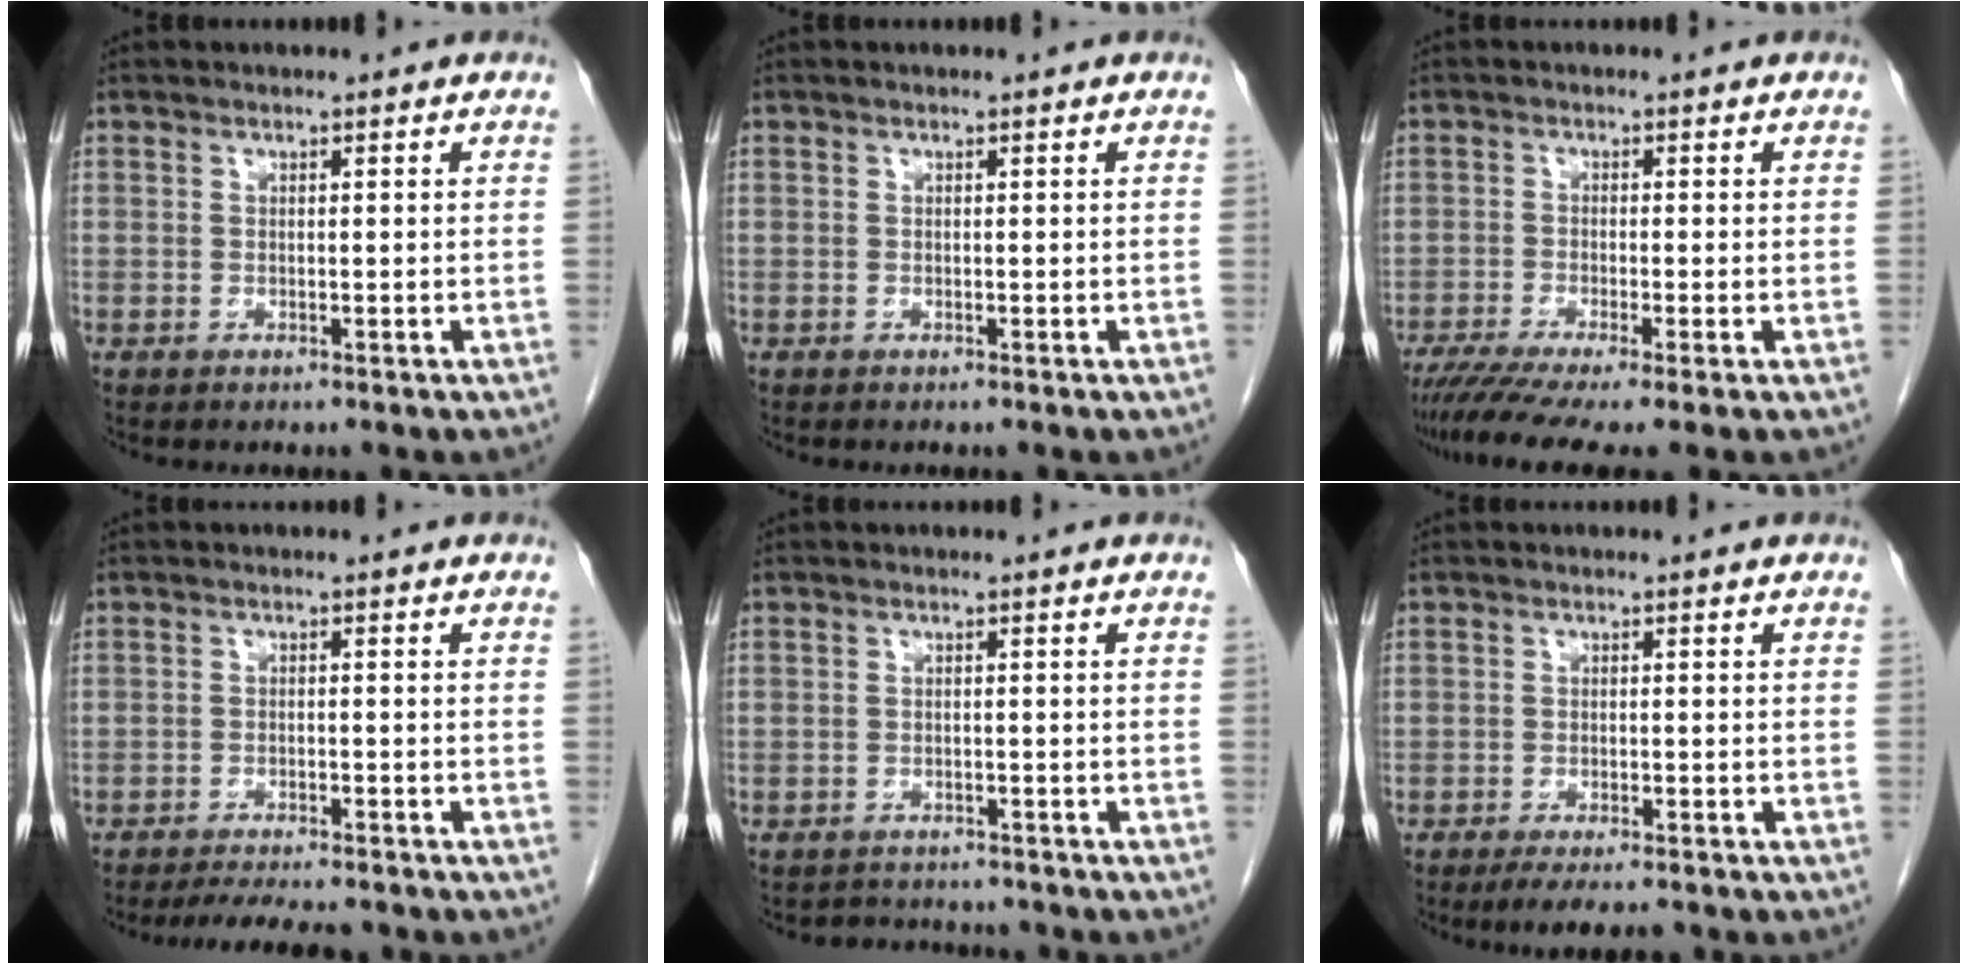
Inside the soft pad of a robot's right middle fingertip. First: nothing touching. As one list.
[{"total": 0.0}, {"total": 7.6, "force": [-5.6, 0.1, 5.1], "torque": [-0.085, -0.016, -0.093]}, {"total": 8.2, "force": [-7.4, 1.2, 3.3], "torque": [-0.046, -0.011, -0.107]}, {"total": 5.0, "force": [-4.8, 1.5, 0.5], "torque": [-0.007, 0.002, -0.062]}, {"total": 5.6, "force": [-4.7, 1.2, 2.9], "torque": [-0.039, -0.008, -0.070]}]